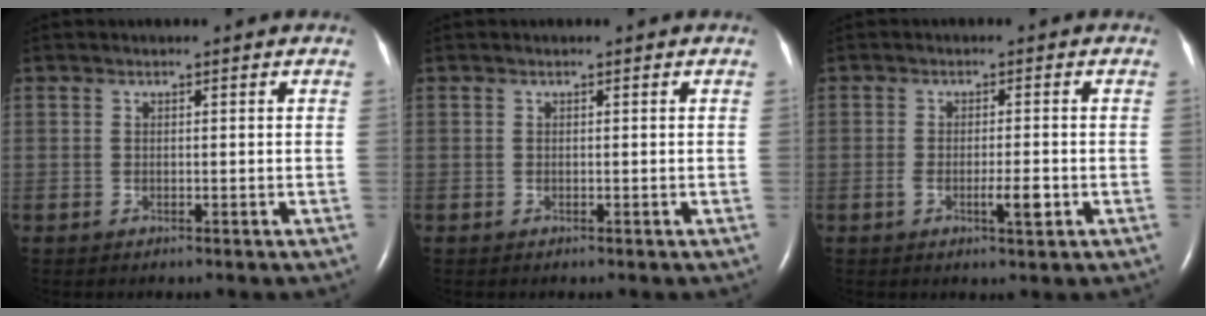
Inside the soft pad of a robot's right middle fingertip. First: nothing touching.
{"total": 0.0}
{"total": 3.2, "force": [-1.1, 0.4, 3.0], "torque": [-0.052, -0.002, -0.016]}